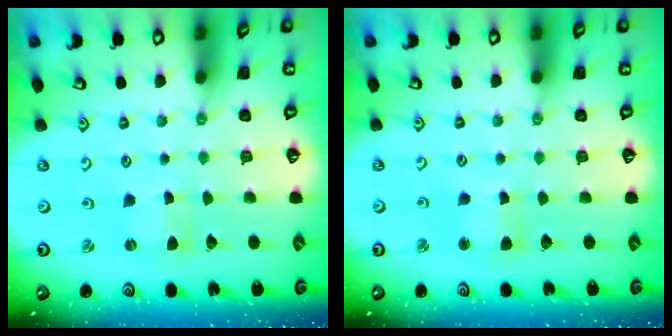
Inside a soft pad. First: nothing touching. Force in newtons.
{"total": 3.8, "press": 3.7, "slide": 0.4}